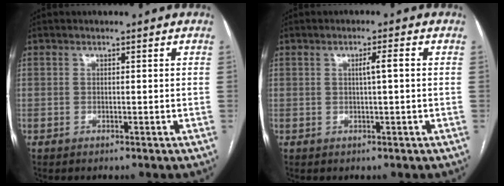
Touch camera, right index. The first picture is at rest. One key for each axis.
{"total": 2.1, "fx": 0.3, "fy": -0.2, "fz": 2.1, "tx": -0.033, "ty": 0.003, "tz": 0.004}